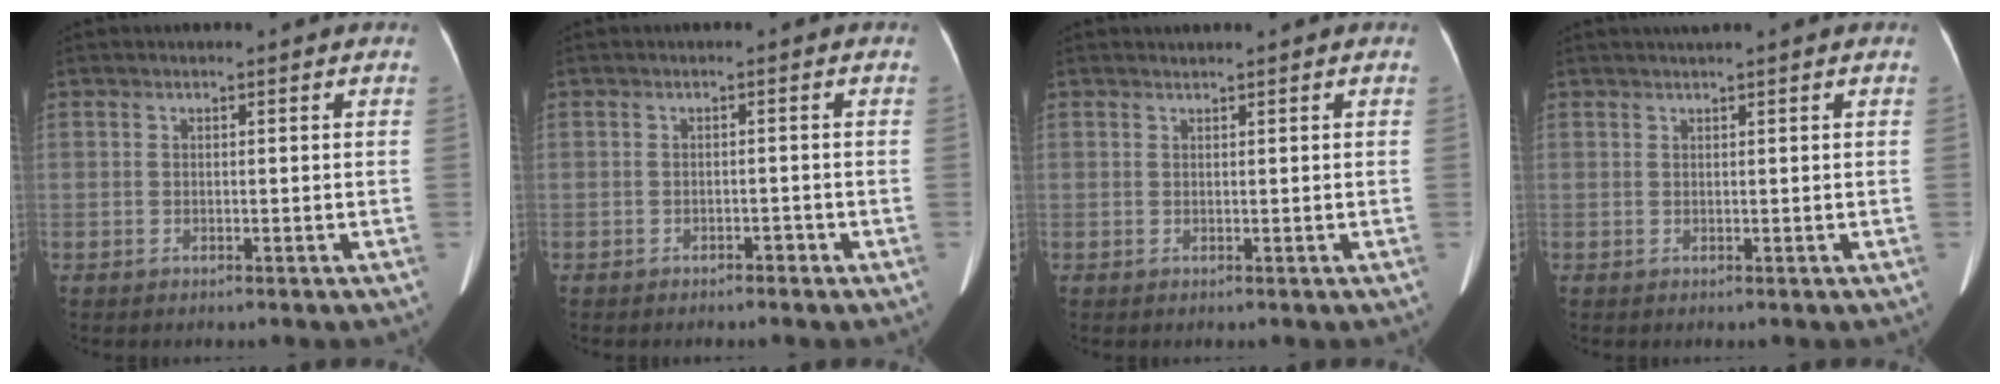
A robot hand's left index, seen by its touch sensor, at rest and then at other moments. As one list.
[{"total": 1.1, "force": [-0.9, 0.5, 0.5], "torque": [-0.007, 0.001, -0.014]}, {"total": 0.0}, {"total": 1.1, "force": [0.8, -0.3, 0.7], "torque": [-0.011, 0.010, 0.021]}]